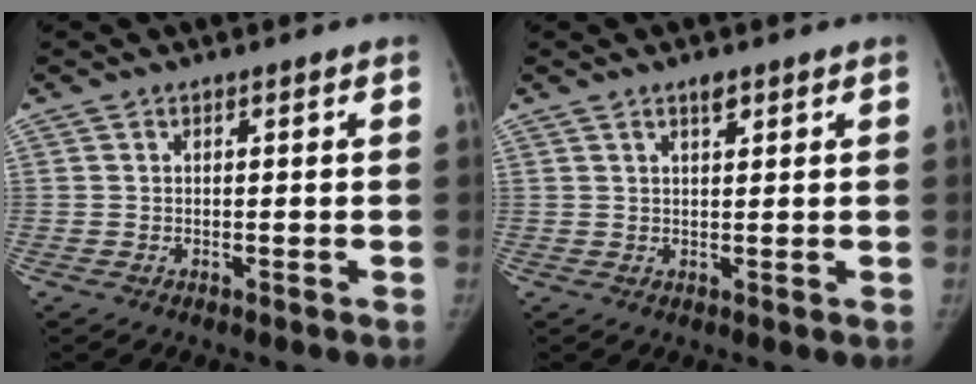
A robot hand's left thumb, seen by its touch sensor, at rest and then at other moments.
{"total": 2.1, "force": [1.4, 0.7, 1.4], "torque": [-0.019, -0.008, 0.022]}